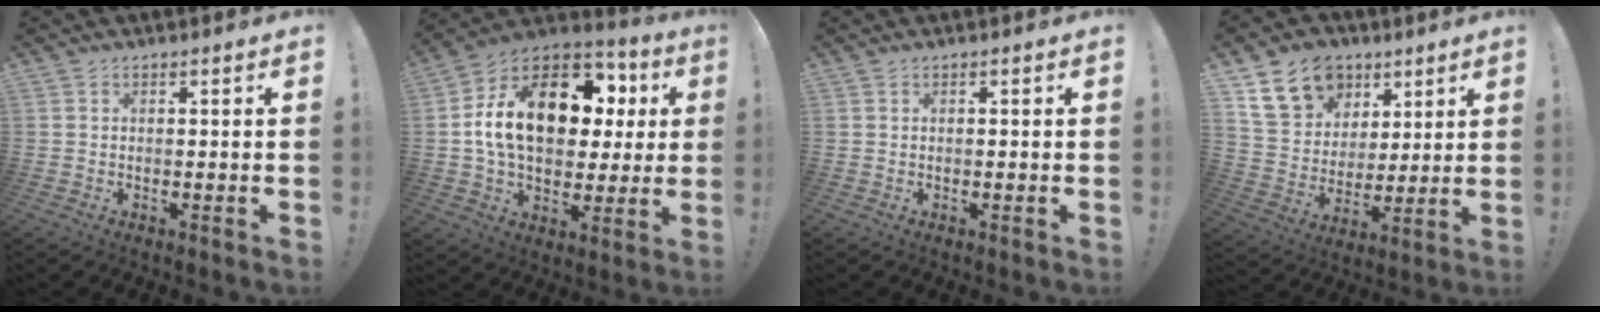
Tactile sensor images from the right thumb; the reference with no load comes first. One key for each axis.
{"total": 21.7, "fx": 4.7, "fy": 13.9, "fz": 16.0, "tx": -0.260, "ty": -0.004, "tz": 0.092}
{"total": 0.0}
{"total": 17.1, "fx": 8.8, "fy": 13.1, "fz": 6.6, "tx": -0.103, "ty": -0.036, "tz": 0.181}